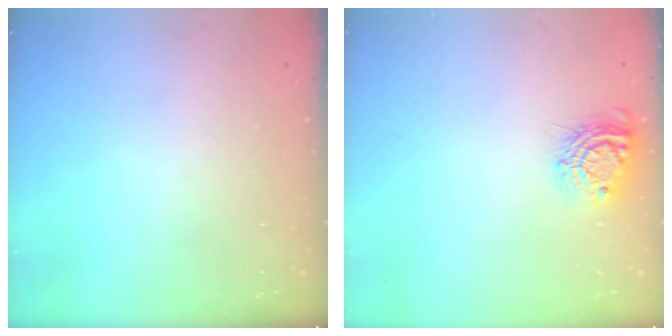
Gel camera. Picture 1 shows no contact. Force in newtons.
{"total": 9.6, "press": 9.6, "slide": 0.5}